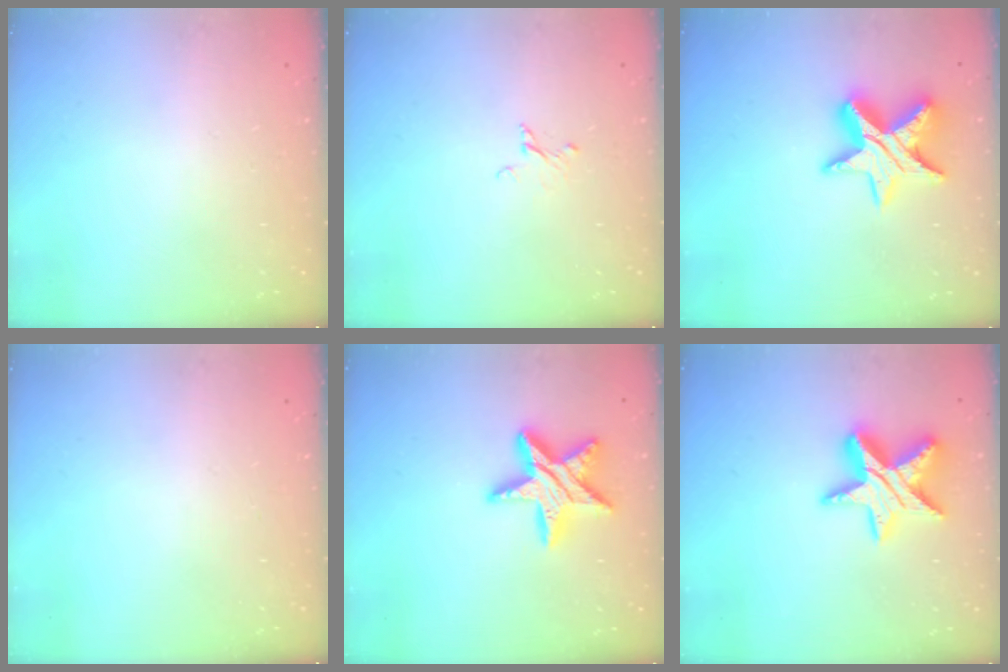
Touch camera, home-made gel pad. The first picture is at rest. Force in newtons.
{"total": 2.2, "press": 2.2, "slide": 0.1}
{"total": 12.0, "press": 11.9, "slide": 1.1}
{"total": 0.0}
{"total": 14.9, "press": 14.8, "slide": 1.0}
{"total": 15.3, "press": 15.2, "slide": 1.1}